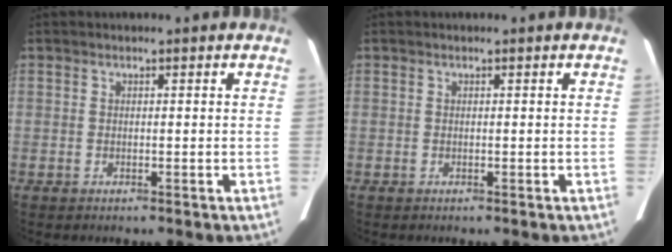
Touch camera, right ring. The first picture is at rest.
{"total": 0.0}